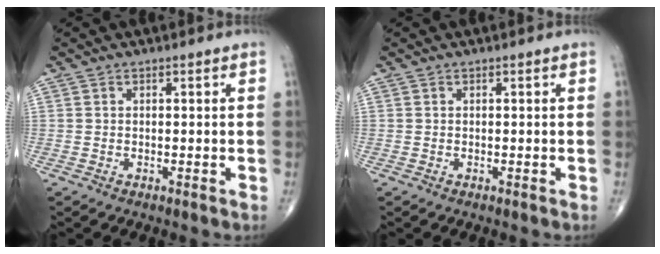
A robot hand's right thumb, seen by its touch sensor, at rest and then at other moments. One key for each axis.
{"total": 0.0}